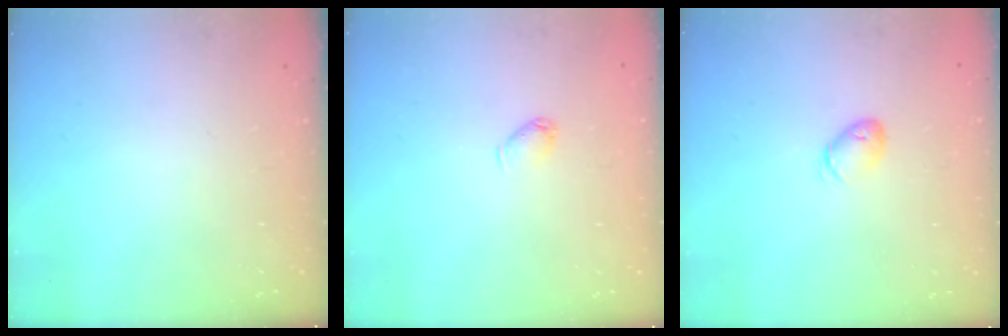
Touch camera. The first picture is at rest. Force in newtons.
{"total": 2.8, "press": 2.8, "slide": 0.4}
{"total": 5.7, "press": 5.6, "slide": 1.2}